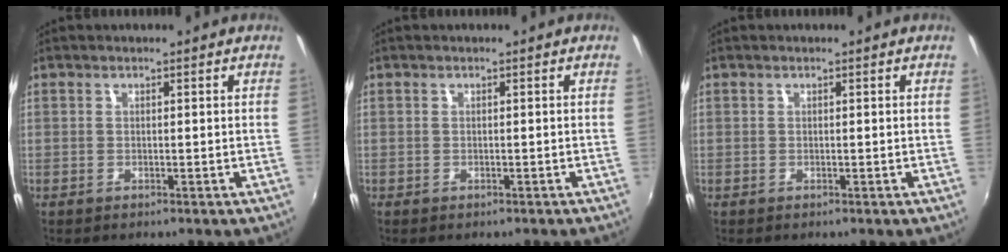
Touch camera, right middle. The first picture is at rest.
{"total": 0.0}
{"total": 0.0}